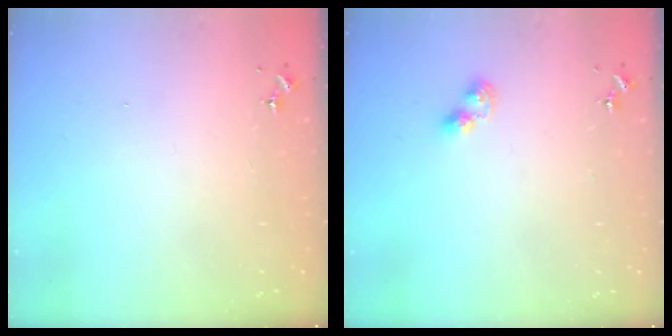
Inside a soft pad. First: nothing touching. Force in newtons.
{"total": 4.9, "press": 4.8, "slide": 0.5}